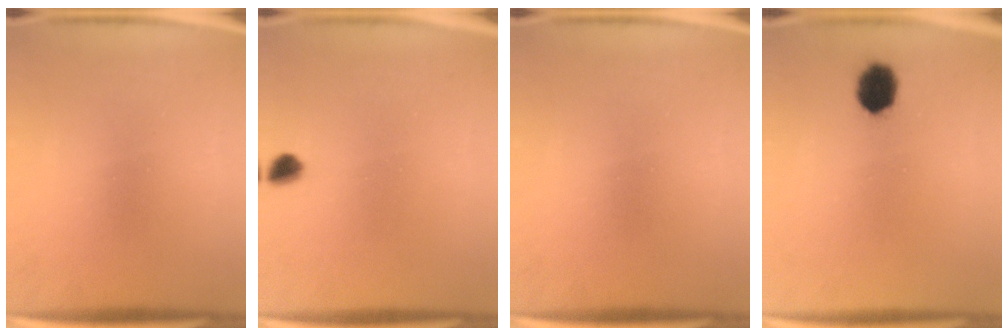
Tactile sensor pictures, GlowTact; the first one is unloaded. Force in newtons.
{"total": 2.4}
{"total": 0.0}
{"total": 5.1}